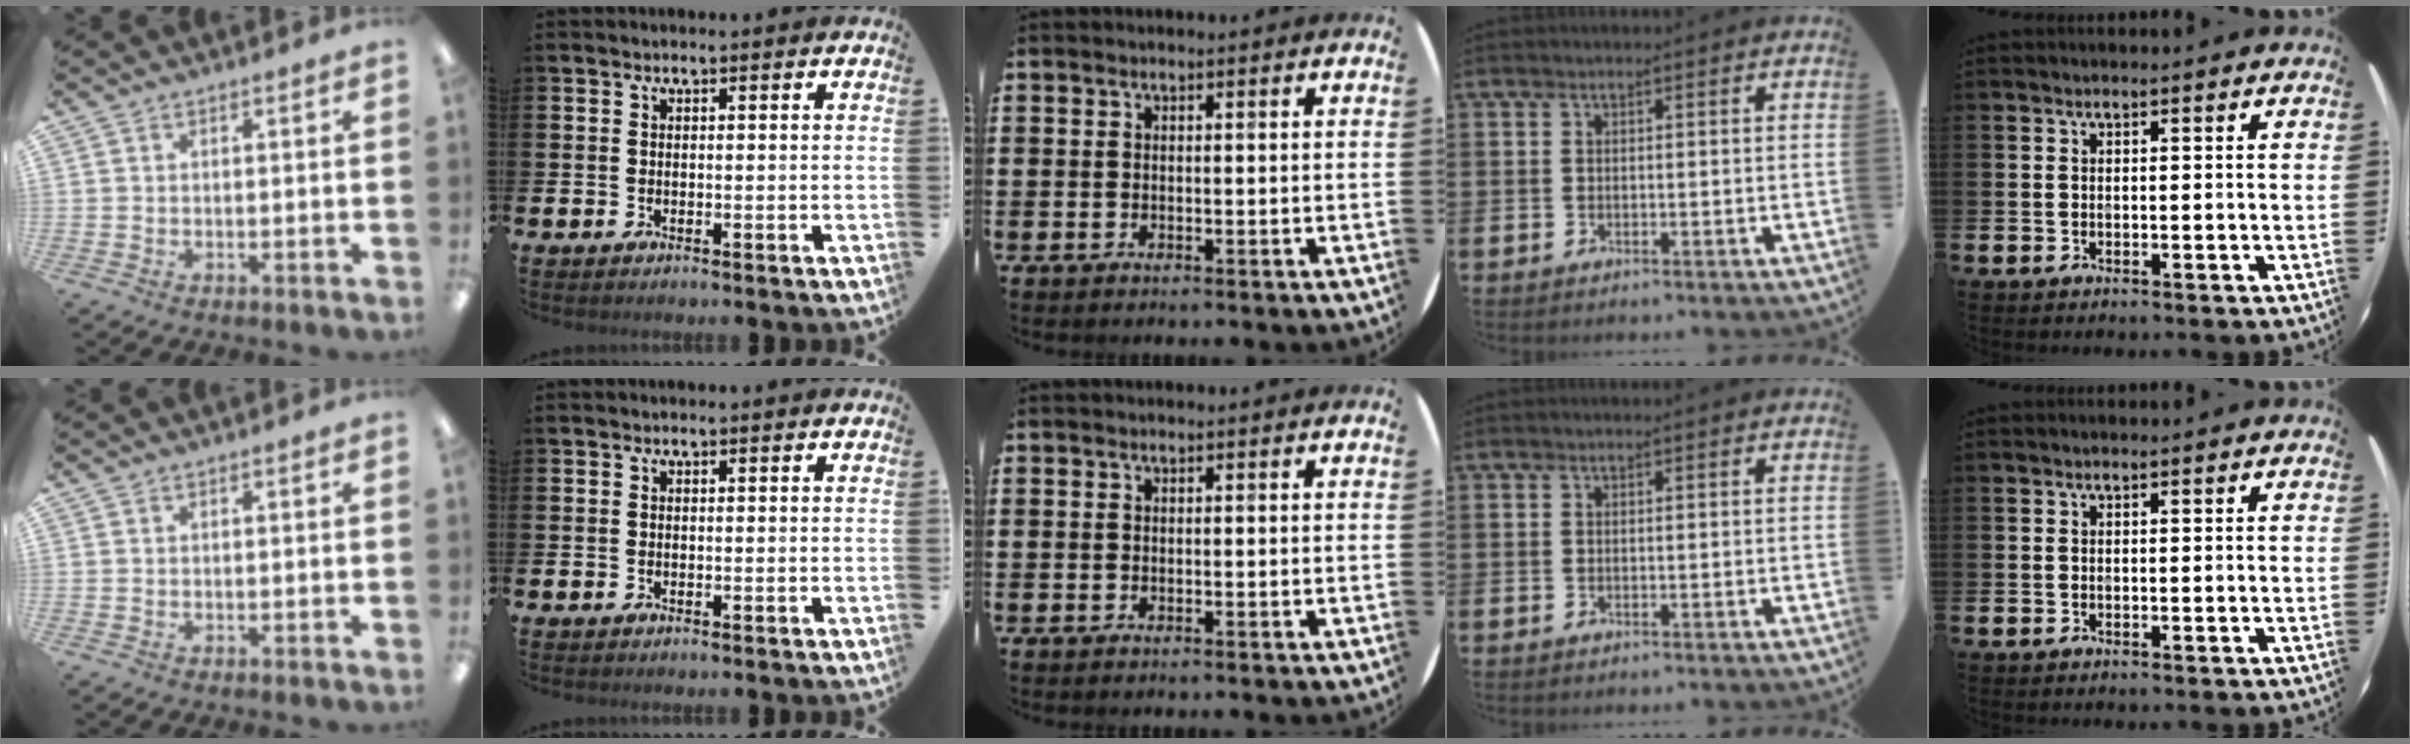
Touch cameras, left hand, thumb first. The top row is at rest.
{}